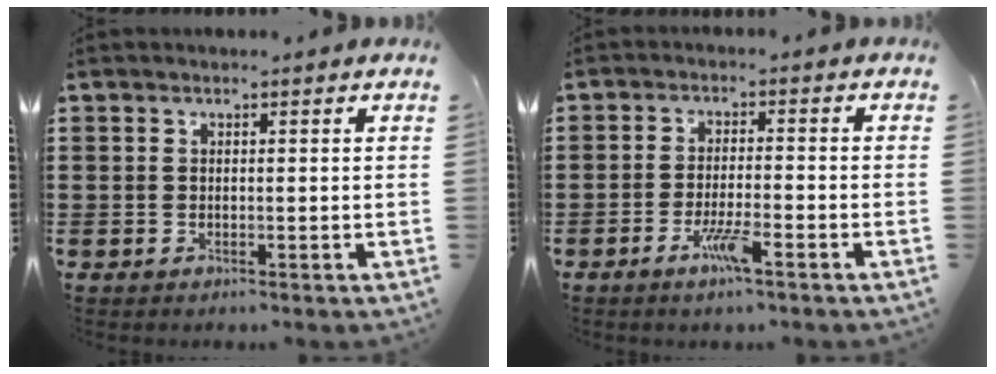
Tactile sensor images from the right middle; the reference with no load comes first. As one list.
[{"total": 4.5, "force": [-2.6, 0.5, 3.6], "torque": [-0.071, -0.004, -0.048]}]